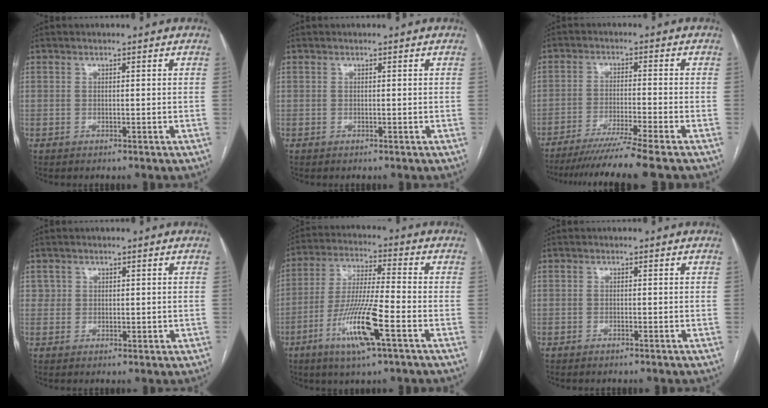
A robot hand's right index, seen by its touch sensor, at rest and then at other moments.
{"total": 0.0}
{"total": 10.8, "force": [-9.0, -2.7, 5.2], "torque": [-0.060, -0.038, -0.144]}
{"total": 2.0, "force": [0.6, 1.9, 0.4], "torque": [-0.001, -0.001, 0.012]}
{"total": 12.6, "force": [-5.3, 0.7, 11.4], "torque": [-0.225, -0.017, -0.100]}
{"total": 0.6, "force": [-0.5, 0.0, 0.3], "torque": [-0.010, -0.001, -0.008]}